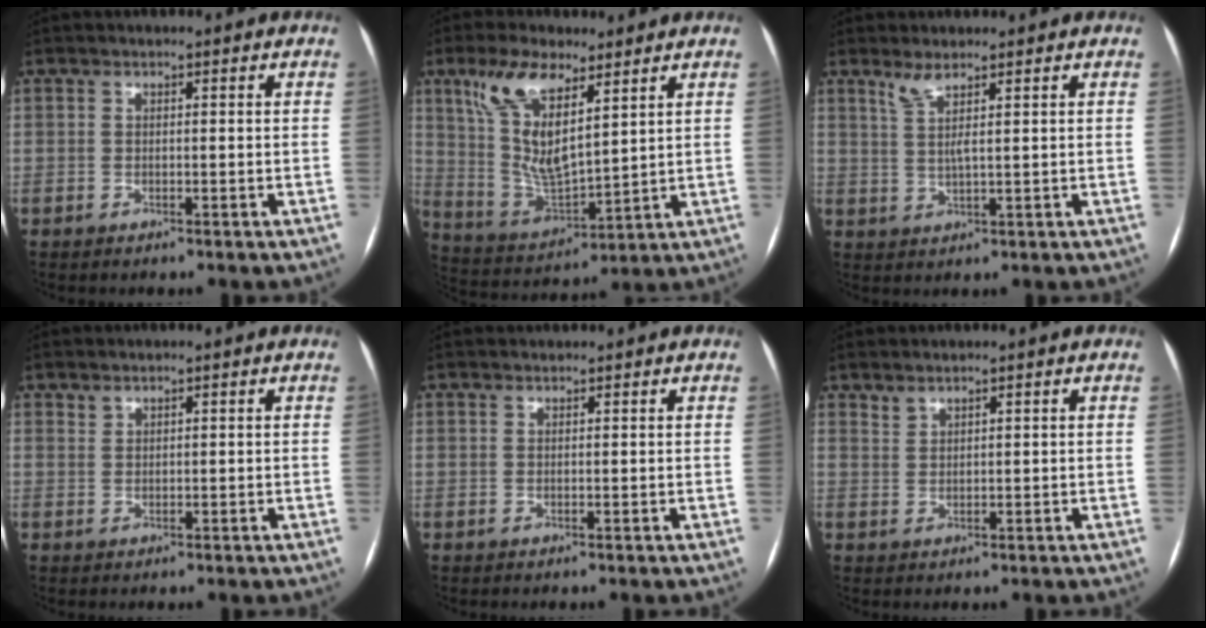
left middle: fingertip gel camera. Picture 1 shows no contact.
{"total": 12.2, "force": [6.3, 3.6, 9.8], "torque": [-0.206, 0.003, 0.130]}
{"total": 2.9, "force": [2.0, -0.1, 2.0], "torque": [-0.050, -0.006, 0.044]}
{"total": 0.8, "force": [0.8, 0.2, 0.1], "torque": [-0.003, 0.000, 0.016]}
{"total": 1.4, "force": [1.4, 0.1, 0.2], "torque": [-0.006, 0.019, 0.026]}
{"total": 1.4, "force": [1.4, 0.2, 0.2], "torque": [-0.005, 0.001, 0.030]}